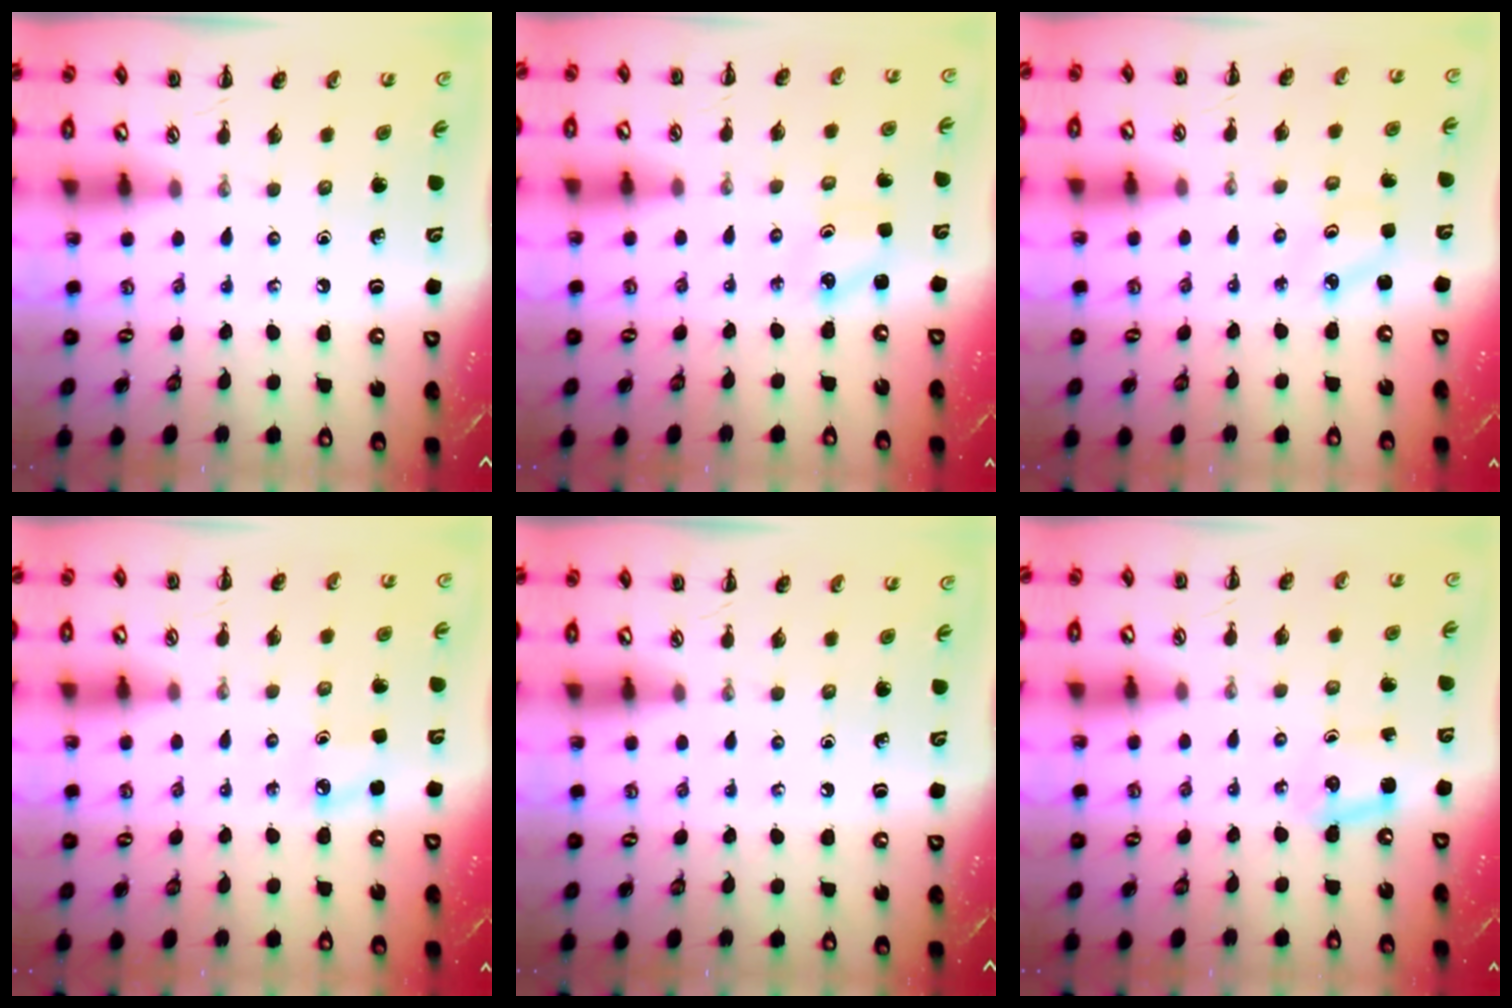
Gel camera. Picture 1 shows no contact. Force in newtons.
{"total": 2.0, "press": 2.0, "slide": 0.6}
{"total": 2.4, "press": 2.3, "slide": 0.7}
{"total": 4.2, "press": 4.0, "slide": 1.3}
{"total": 0.0}
{"total": 4.0, "press": 3.9, "slide": 1.0}